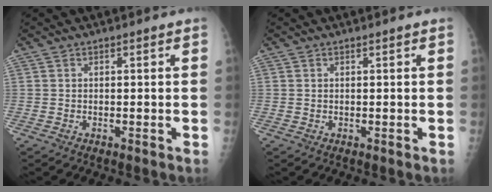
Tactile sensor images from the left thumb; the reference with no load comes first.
{"total": 0.0}